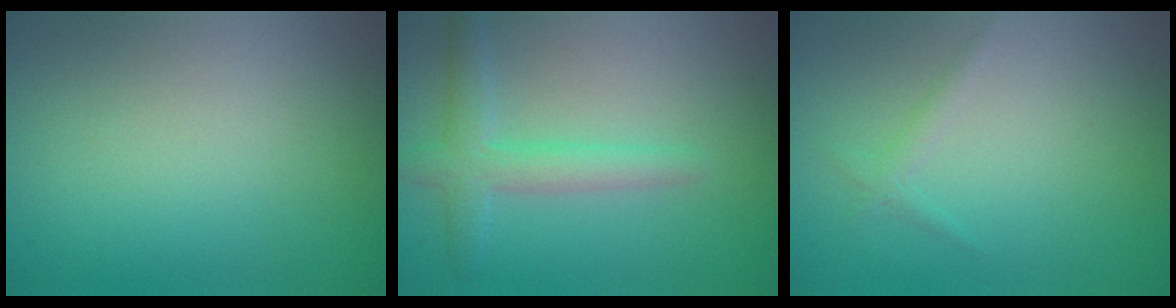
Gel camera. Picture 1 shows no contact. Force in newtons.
{"total": 3.0, "press": 3.0, "slide": 0.2}
{"total": 0.9, "press": 0.9, "slide": 0.1}